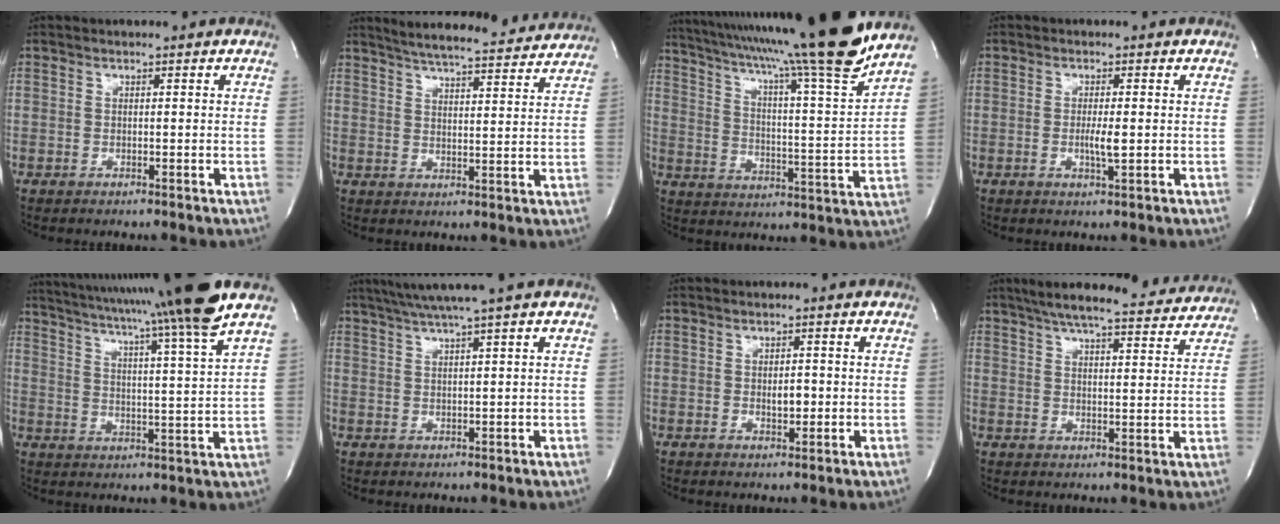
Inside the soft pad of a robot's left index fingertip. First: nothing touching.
{"total": 18.6, "force": [17.5, 1.6, 6.1], "torque": [-0.099, -0.010, 0.224]}
{"total": 23.1, "force": [19.4, -1.8, 12.5], "torque": [-0.210, -0.043, 0.276]}
{"total": 2.7, "force": [-0.4, 0.3, 2.7], "torque": [-0.054, -0.006, -0.006]}
{"total": 20.1, "force": [16.6, -2.9, 10.9], "torque": [-0.187, -0.043, 0.230]}
{"total": 6.8, "force": [5.1, -1.6, 4.2], "torque": [-0.070, 0.019, 0.082]}
{"total": 2.2, "force": [-0.2, 1.0, 1.9], "torque": [-0.033, -0.002, -0.001]}
{"total": 19.4, "force": [17.6, 2.5, 7.9], "torque": [-0.126, 0.001, 0.225]}